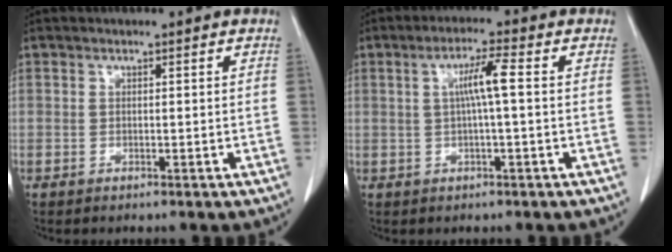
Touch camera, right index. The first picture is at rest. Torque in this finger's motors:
{"motor_torque": [0.58, -0.07, 0.25, 0.09]}